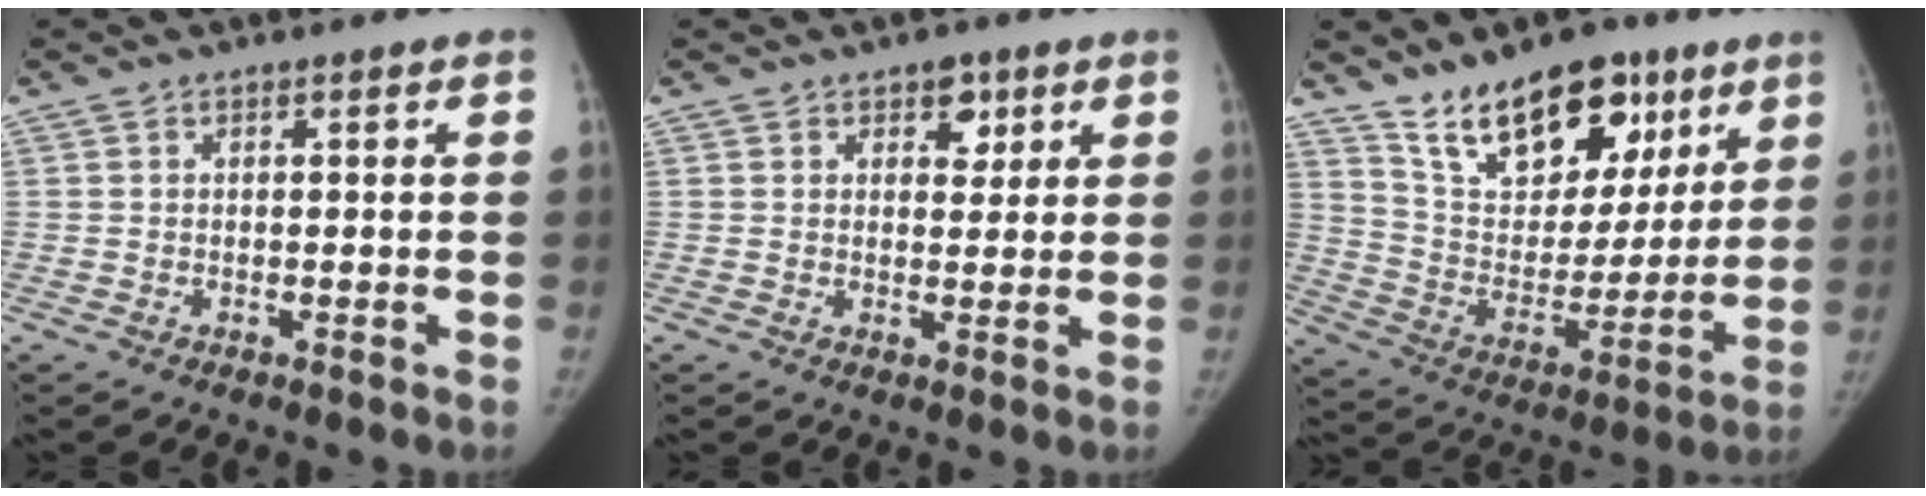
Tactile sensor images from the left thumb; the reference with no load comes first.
{"total": 4.0, "force": [2.2, 2.6, 2.1], "torque": [0.001, -0.009, 0.029]}
{"total": 20.8, "force": [13.4, 11.4, 11.1], "torque": [-0.119, -0.063, 0.228]}